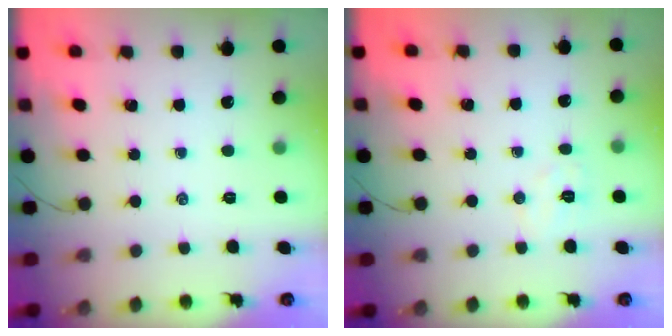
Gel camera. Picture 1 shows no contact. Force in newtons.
{"total": 4.3, "press": 4.1, "slide": 1.0}